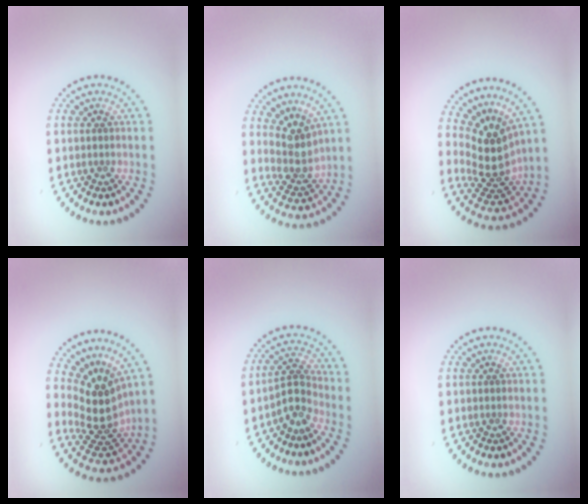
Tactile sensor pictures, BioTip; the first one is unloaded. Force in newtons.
{"total": 3.6, "press": 2.8, "slide": 2.3}
{"total": 4.4, "press": 3.3, "slide": 2.9}
{"total": 4.5, "press": 3.4, "slide": 2.9}
{"total": 2.4, "press": 1.7, "slide": 1.8}
{"total": 0.0}